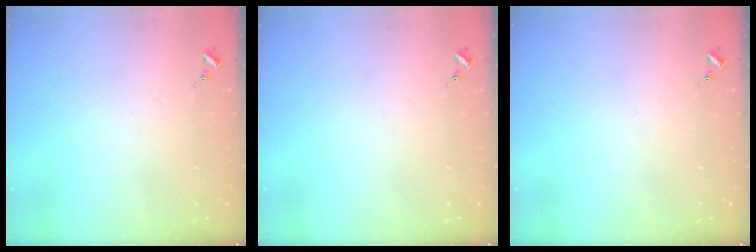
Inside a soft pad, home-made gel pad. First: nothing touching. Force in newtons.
{"total": 0.0}
{"total": 0.0}